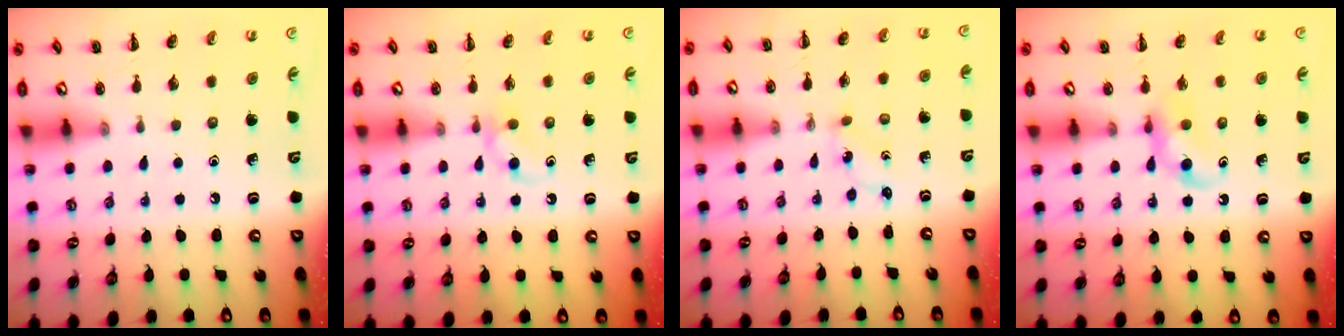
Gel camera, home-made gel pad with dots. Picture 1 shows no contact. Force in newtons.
{"total": 4.6, "press": 4.2, "slide": 1.9}
{"total": 0.0}
{"total": 5.2, "press": 5.0, "slide": 1.5}